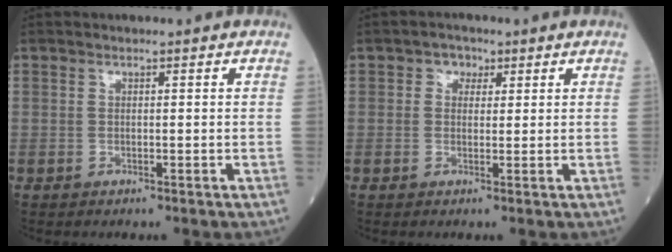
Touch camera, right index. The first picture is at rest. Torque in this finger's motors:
{"motor_torque": [0.04, 0.01, 0.00, 0.02]}